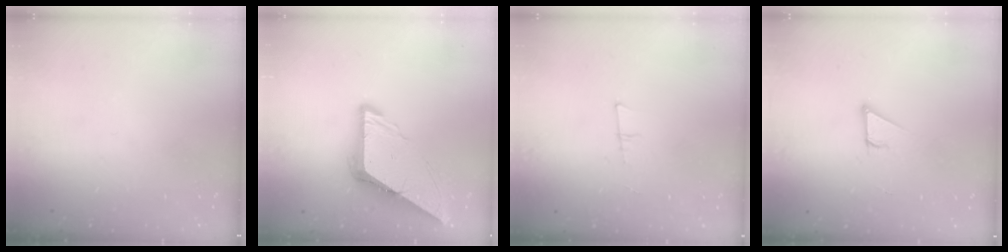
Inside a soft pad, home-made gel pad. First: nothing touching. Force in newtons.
{"total": 9.9, "press": 9.9, "slide": 1.1}
{"total": 5.6, "press": 4.7, "slide": 2.9}
{"total": 3.5, "press": 3.5, "slide": 0.2}